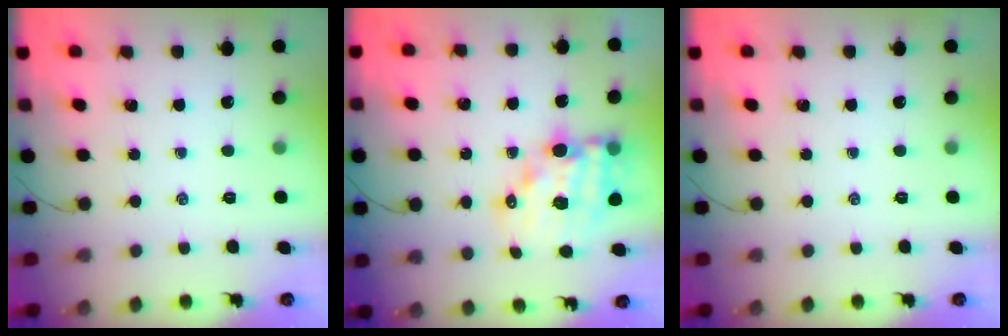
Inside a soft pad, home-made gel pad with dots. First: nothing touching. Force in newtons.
{"total": 13.5, "press": 13.1, "slide": 3.3}
{"total": 0.0}